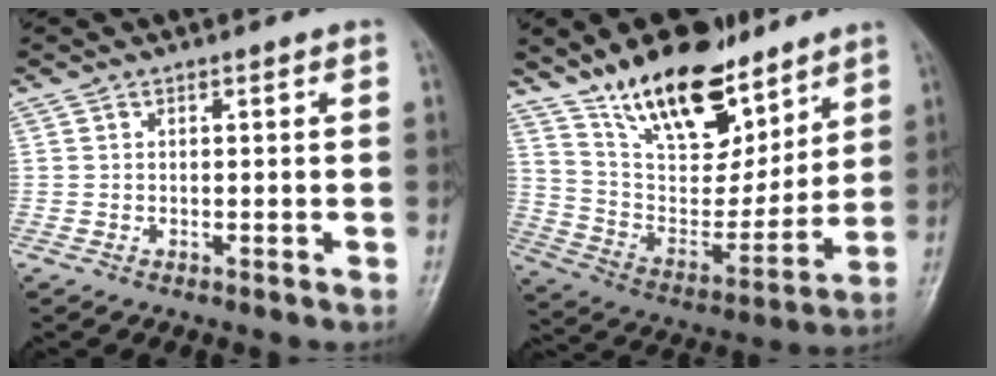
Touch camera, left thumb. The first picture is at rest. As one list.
[{"total": 21.8, "force": [14.8, 9.9, 12.6], "torque": [-0.154, -0.073, 0.261]}]